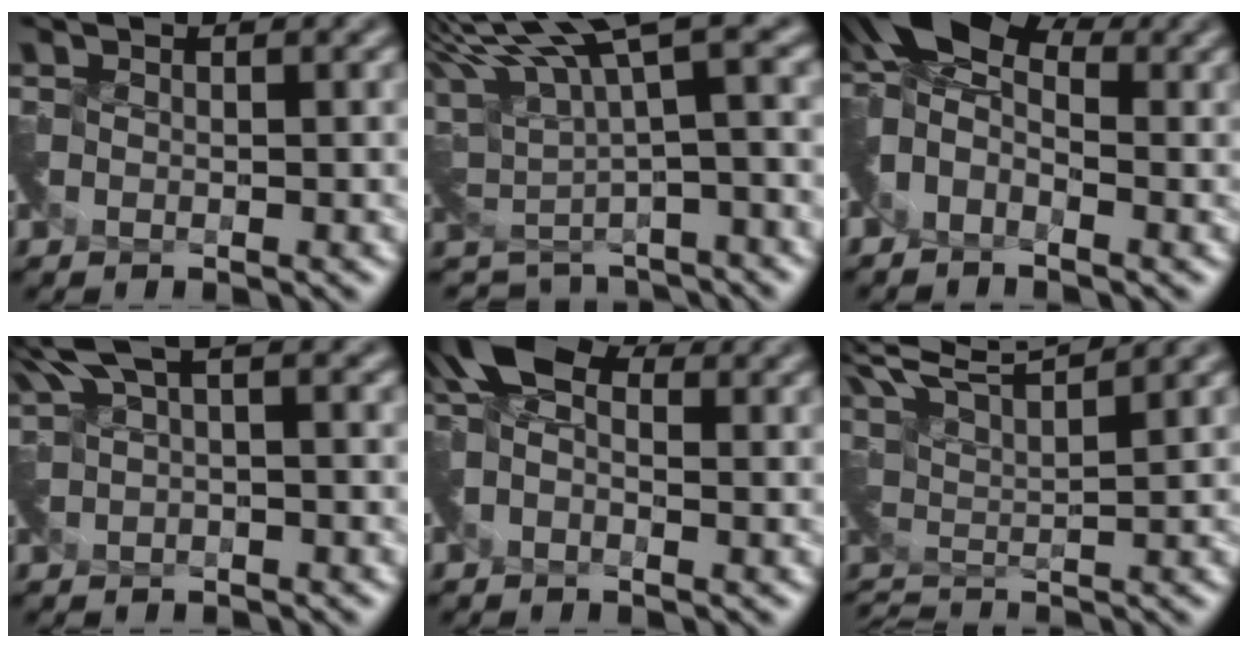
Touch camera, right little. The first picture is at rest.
{"total": 5.5, "force": [3.8, 1.7, 3.6], "torque": [-0.062, -0.003, 0.087]}
{"total": 5.6, "force": [0.6, 3.8, 4.2], "torque": [-0.084, 0.022, -0.004]}
{"total": 1.9, "force": [1.1, 0.9, 1.3], "torque": [-0.026, -0.002, 0.020]}
{"total": 3.5, "force": [-0.3, 2.6, 2.3], "torque": [-0.048, 0.012, -0.017]}
{"total": 5.6, "force": [5.0, 0.9, 2.2], "torque": [-0.037, 0.020, 0.086]}